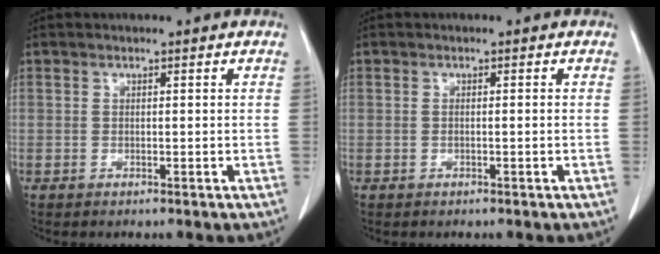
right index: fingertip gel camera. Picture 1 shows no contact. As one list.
[{"total": 0.6, "force": [-0.1, 0.1, 0.6], "torque": [-0.016, 0.000, 0.001]}]